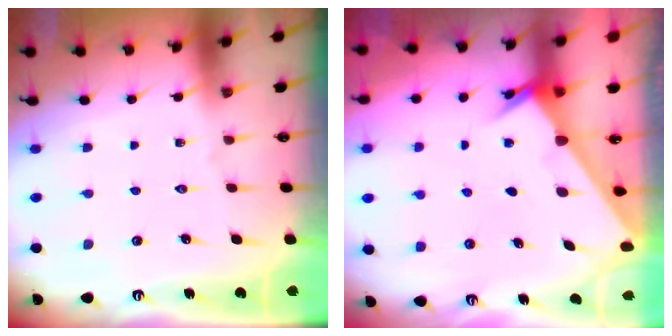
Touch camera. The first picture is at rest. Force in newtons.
{"total": 2.5, "press": 2.5, "slide": 0.2}